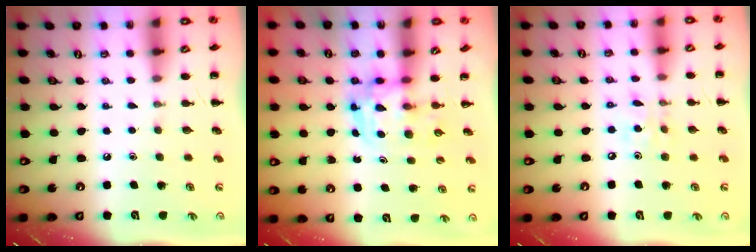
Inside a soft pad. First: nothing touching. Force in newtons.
{"total": 3.4, "press": 3.4, "slide": 0.7}
{"total": 6.4, "press": 6.2, "slide": 1.3}